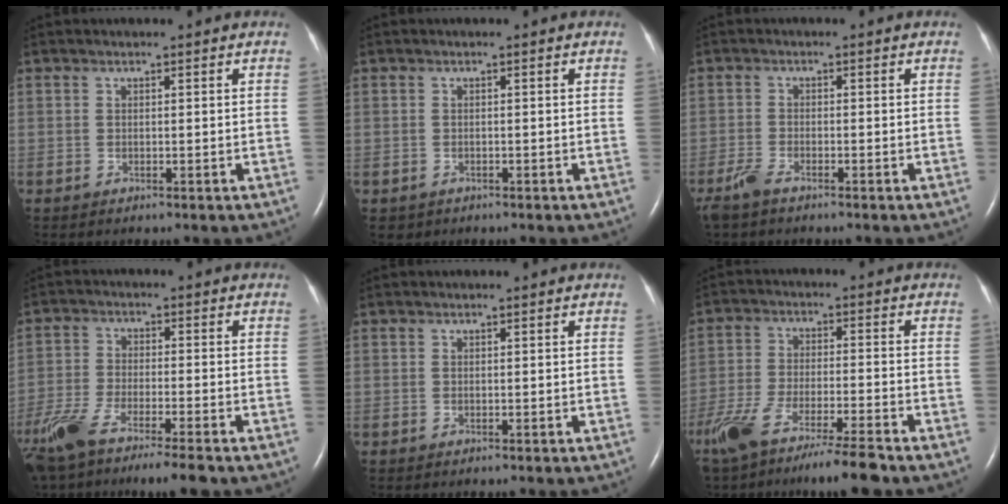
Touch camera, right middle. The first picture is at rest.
{"total": 0.8, "force": [-0.4, 0.7, 0.0], "torque": [-0.005, 0.003, -0.003]}
{"total": 2.8, "force": [-2.2, 0.5, 1.6], "torque": [-0.047, -0.007, -0.045]}
{"total": 12.3, "force": [-9.3, 1.0, 8.1], "torque": [-0.162, -0.027, -0.161]}
{"total": 0.0}
{"total": 13.4, "force": [-10.5, 0.5, 8.3], "torque": [-0.158, -0.037, -0.181]}